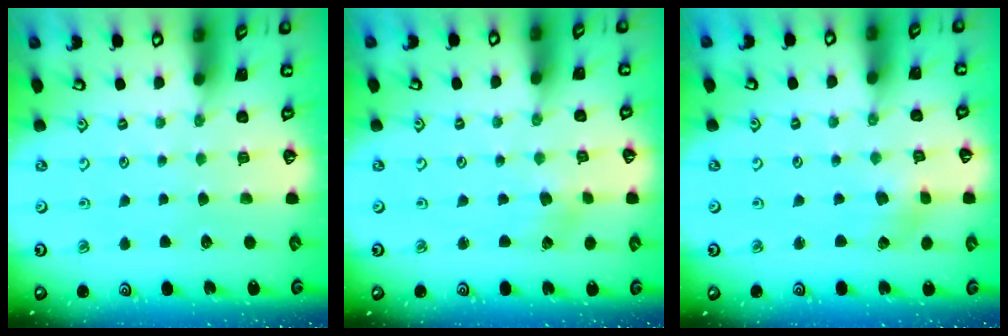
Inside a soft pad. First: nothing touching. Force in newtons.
{"total": 3.8, "press": 3.8, "slide": 0.6}
{"total": 2.6, "press": 2.6, "slide": 0.5}